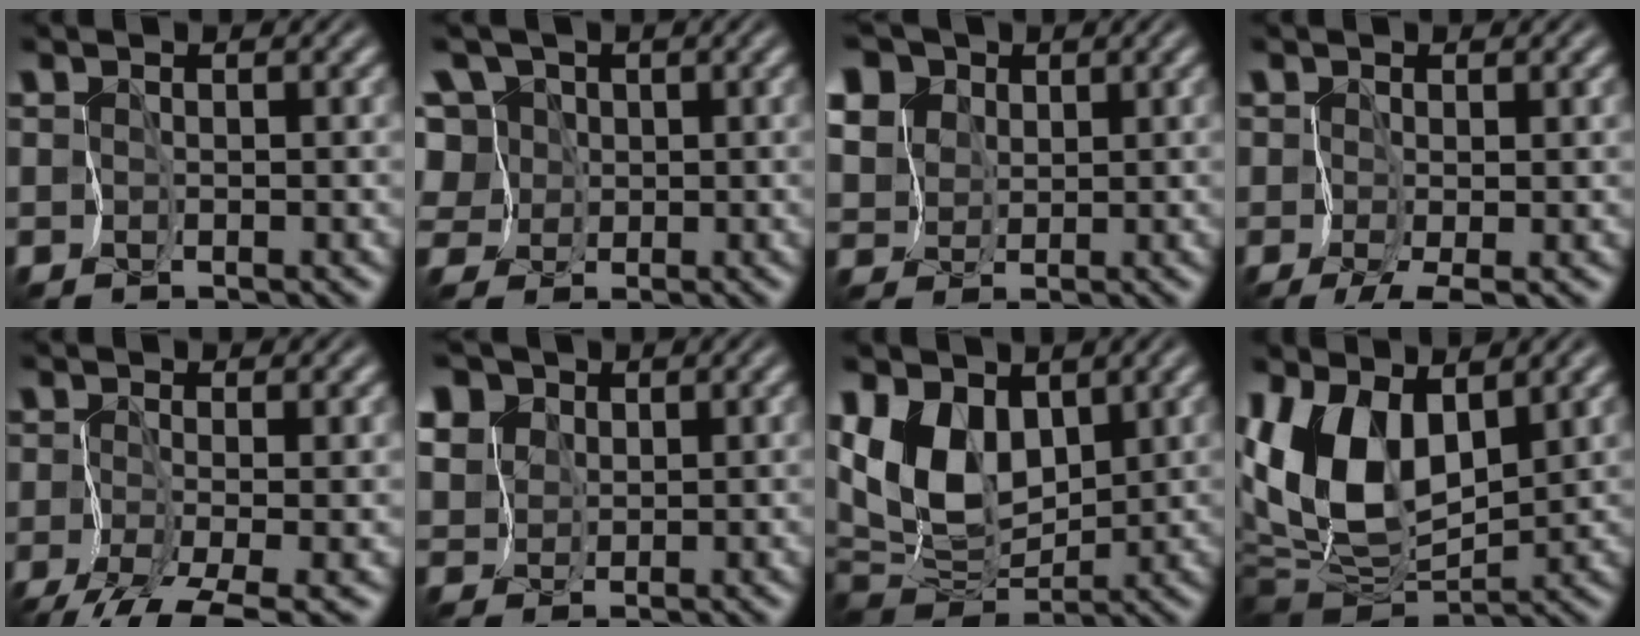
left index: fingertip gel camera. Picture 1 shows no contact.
{"total": 8.0, "force": [2.1, 6.8, 3.7], "torque": [-0.061, 0.037, -0.007]}
{"total": 11.0, "force": [4.9, 8.7, 4.6], "torque": [-0.123, 0.025, 0.071]}
{"total": 2.4, "force": [-0.5, 0.9, 2.1], "torque": [-0.035, -0.001, -0.008]}
{"total": 4.8, "force": [-3.3, 0.7, 3.4], "torque": [-0.055, -0.006, -0.064]}
{"total": 7.4, "force": [3.5, 5.9, 2.9], "torque": [-0.083, 0.023, 0.046]}
{"total": 7.6, "force": [2.4, 4.8, 5.4], "torque": [-0.110, -0.004, 0.037]}
{"total": 9.7, "force": [2.6, 5.3, 7.7], "torque": [-0.165, -0.002, 0.042]}